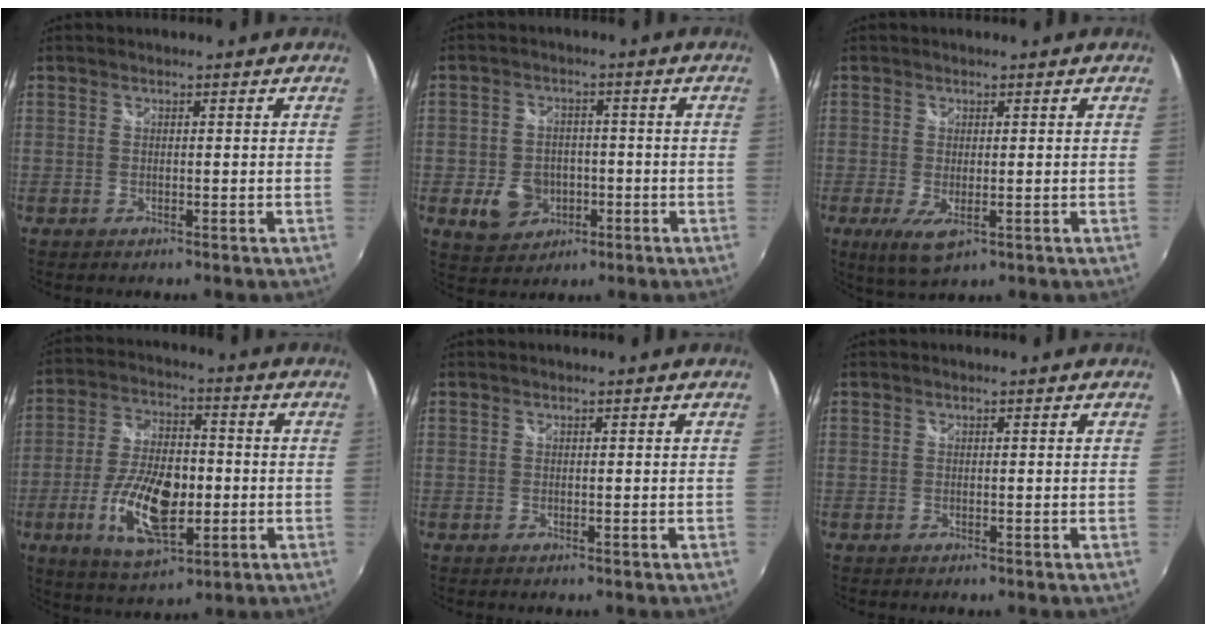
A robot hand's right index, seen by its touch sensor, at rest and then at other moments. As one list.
[{"total": 7.8, "force": [-2.5, 6.4, 3.7], "torque": [-0.094, 0.007, -0.030]}, {"total": 5.2, "force": [-1.5, 2.2, 4.5], "torque": [-0.085, -0.021, -0.019]}, {"total": 15.3, "force": [-3.9, 7.3, 12.9], "torque": [-0.256, -0.008, -0.066]}, {"total": 0.0}, {"total": 0.0}]